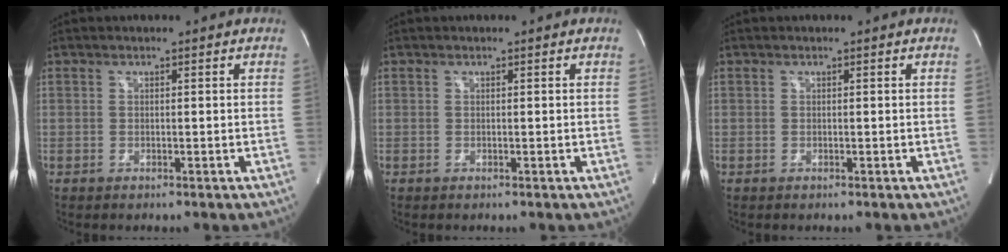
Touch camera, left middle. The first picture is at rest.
{"total": 0.0}
{"total": 0.0}